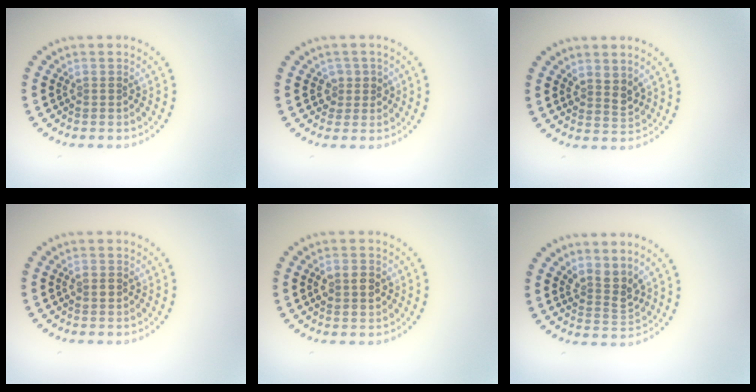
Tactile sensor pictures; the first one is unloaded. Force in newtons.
{"total": 1.5, "press": 1.3, "slide": 0.7}
{"total": 1.9, "press": 1.6, "slide": 1.0}
{"total": 1.3, "press": 1.3, "slide": 0.1}
{"total": 3.0, "press": 3.0, "slide": 0.2}
{"total": 2.6, "press": 2.0, "slide": 1.7}